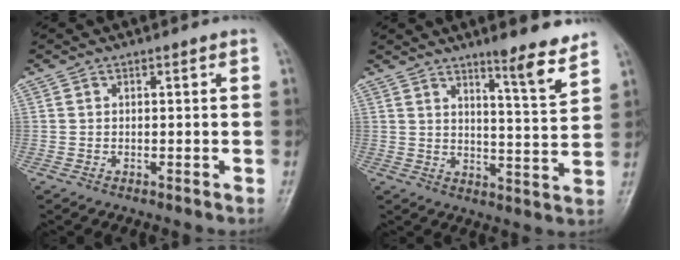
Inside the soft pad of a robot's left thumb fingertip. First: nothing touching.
{"total": 8.9, "force": [6.6, 0.7, 5.9], "torque": [-0.077, -0.053, 0.100]}